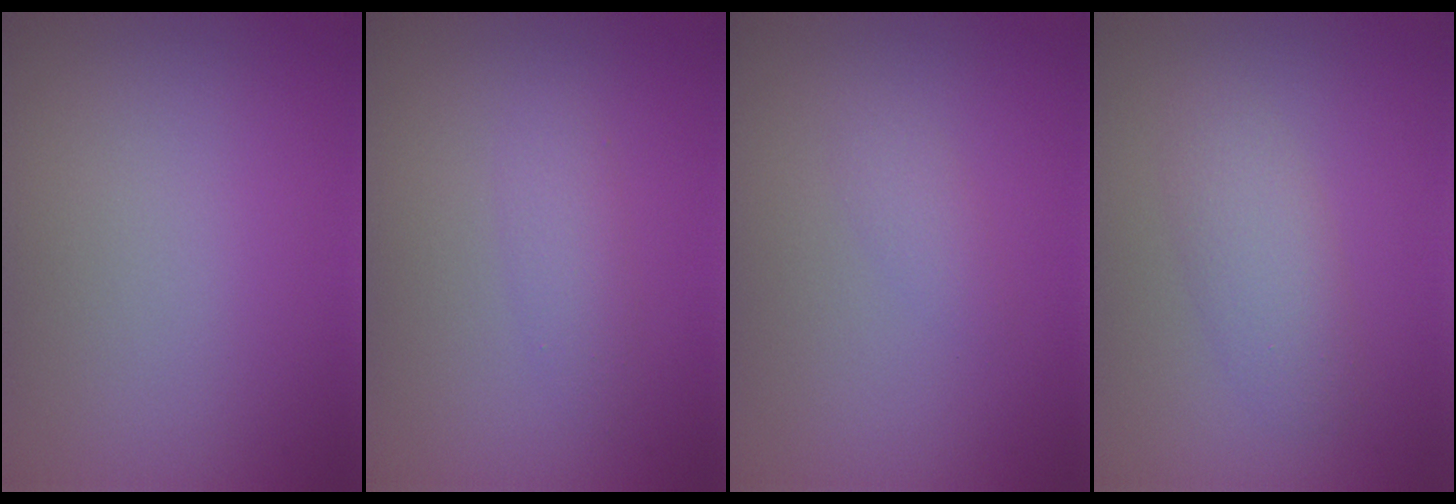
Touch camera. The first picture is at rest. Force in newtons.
{"total": 1.5, "press": 1.5, "slide": 0.1}
{"total": 1.1, "press": 1.1, "slide": 0.0}
{"total": 2.4, "press": 2.4, "slide": 0.1}